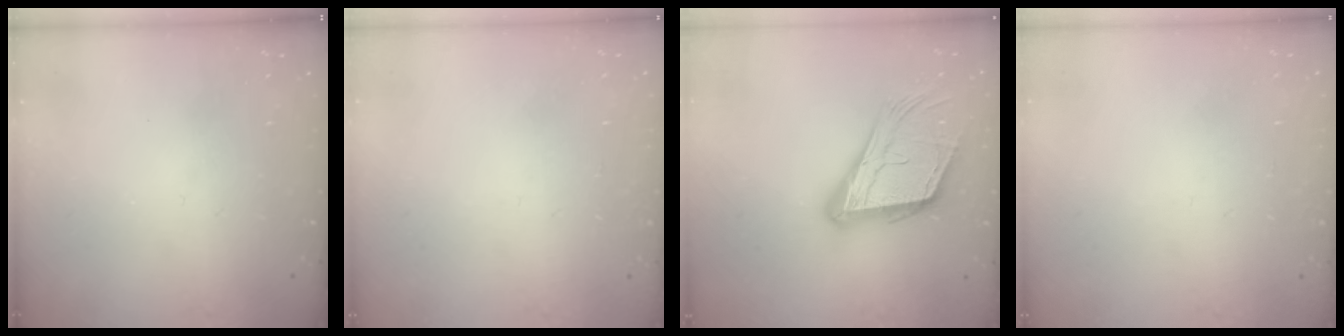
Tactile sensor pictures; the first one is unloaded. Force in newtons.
{"total": 0.9, "press": 0.9, "slide": 0.0}
{"total": 18.7, "press": 18.4, "slide": 3.0}
{"total": 0.9, "press": 0.9, "slide": 0.0}